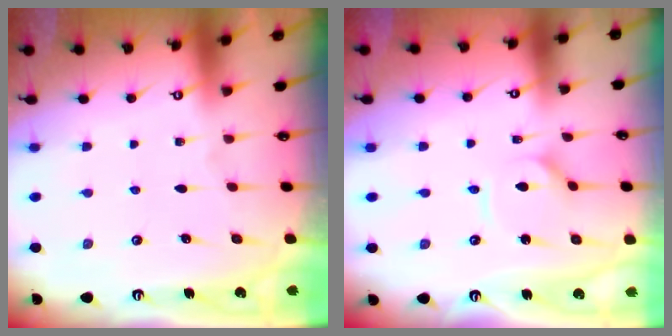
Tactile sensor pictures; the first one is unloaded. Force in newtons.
{"total": 2.4, "press": 2.4, "slide": 0.3}